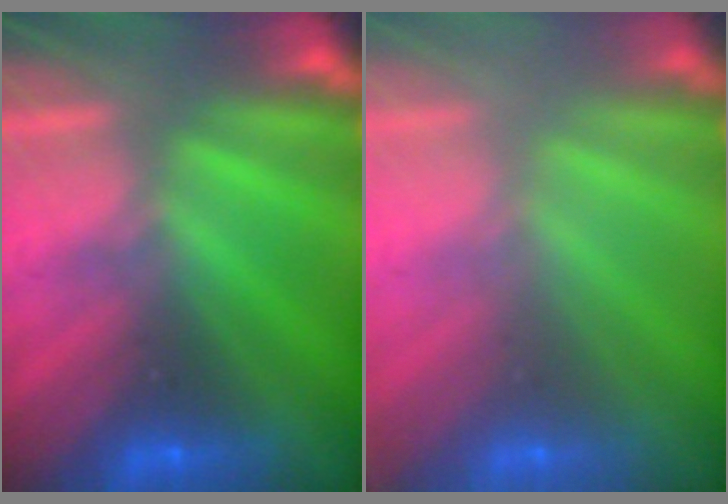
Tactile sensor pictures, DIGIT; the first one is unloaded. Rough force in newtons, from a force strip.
{"total": 2.4}